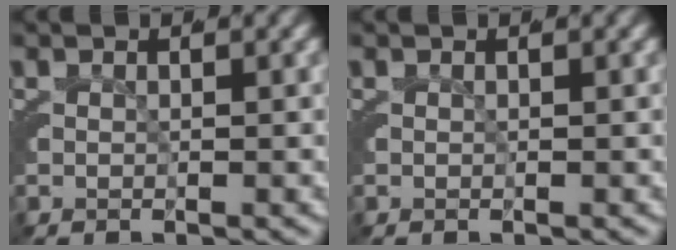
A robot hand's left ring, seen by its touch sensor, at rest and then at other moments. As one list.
[{"total": 0.0}]